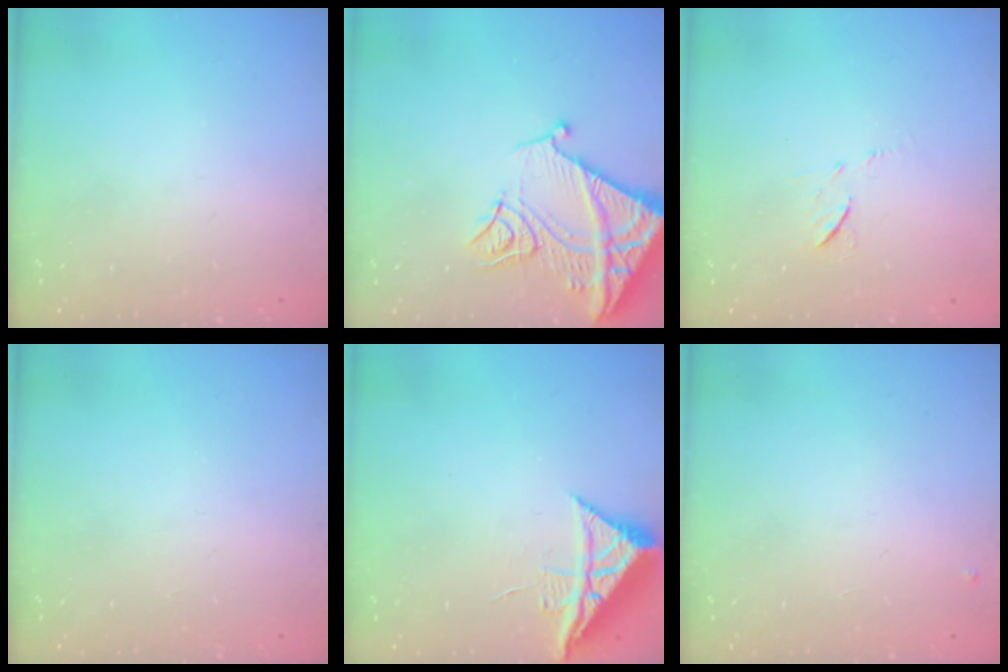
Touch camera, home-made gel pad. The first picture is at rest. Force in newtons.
{"total": 15.1, "press": 15.1, "slide": 1.5}
{"total": 5.6, "press": 5.6, "slide": 0.6}
{"total": 0.0}
{"total": 7.7, "press": 7.7, "slide": 0.4}
{"total": 3.8, "press": 3.7, "slide": 0.6}